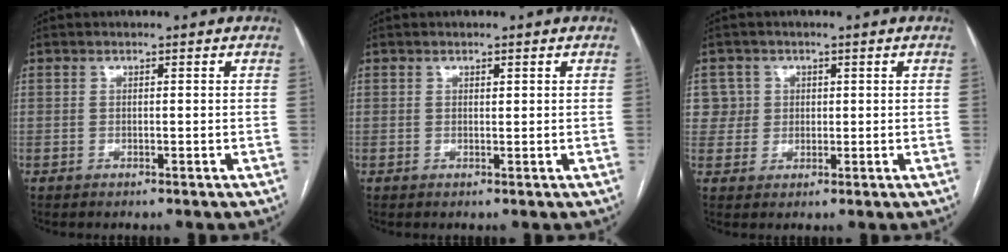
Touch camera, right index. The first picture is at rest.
{"total": 0.5, "force": [0.3, 0.2, 0.4], "torque": [-0.008, -0.002, 0.004]}
{"total": 3.9, "force": [1.1, 3.7, -0.4], "torque": [0.029, 0.008, 0.019]}